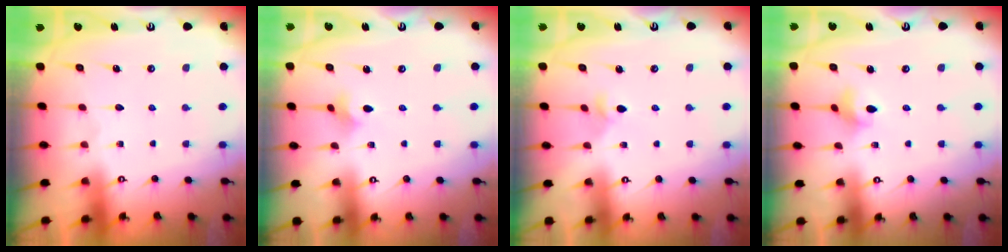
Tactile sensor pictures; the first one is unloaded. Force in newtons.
{"total": 1.8, "press": 1.7, "slide": 0.5}
{"total": 3.7, "press": 3.6, "slide": 0.7}
{"total": 3.5, "press": 3.4, "slide": 0.4}